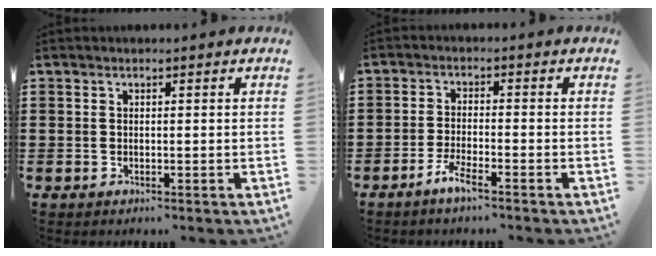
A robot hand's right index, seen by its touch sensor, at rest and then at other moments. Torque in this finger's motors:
{"motor_torque": [-0.56, 0.61, 0.07, 0.01]}